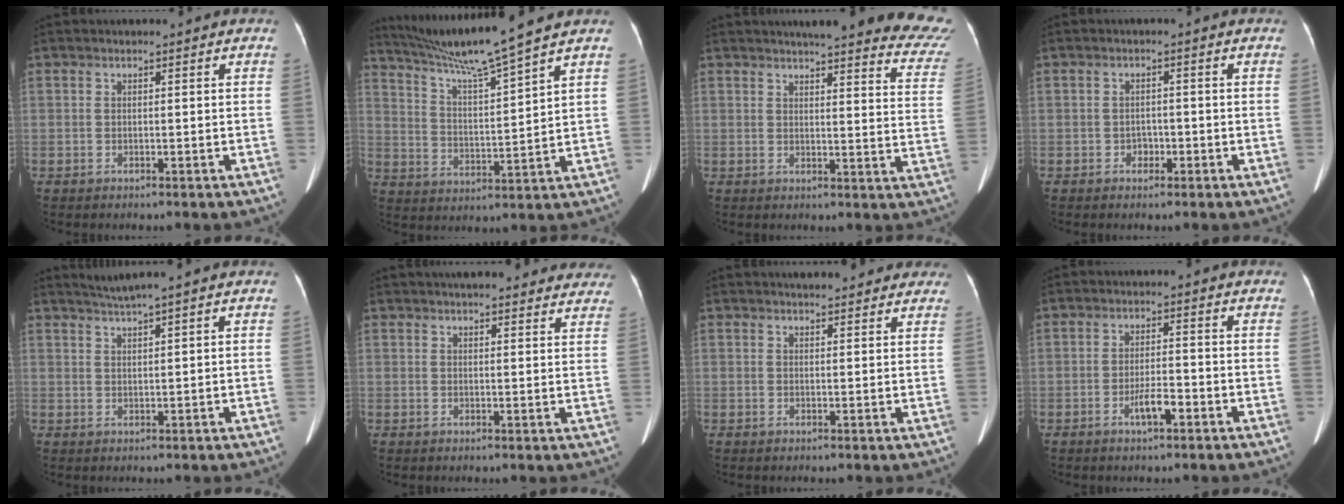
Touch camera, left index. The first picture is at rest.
{"total": 12.1, "force": [10.4, -2.4, 5.7], "torque": [-0.105, -0.004, 0.185]}
{"total": 21.8, "force": [19.7, 3.0, 8.8], "torque": [-0.090, -0.064, 0.203]}
{"total": 1.6, "force": [-1.0, 1.1, 0.5], "torque": [-0.006, 0.003, -0.014]}
{"total": 2.7, "force": [2.2, -1.1, 1.2], "torque": [-0.027, 0.004, 0.049]}
{"total": 18.0, "force": [16.1, 4.0, 6.9], "torque": [-0.073, 0.021, 0.183]}
{"total": 8.9, "force": [7.9, 2.3, 3.4], "torque": [-0.029, 0.015, 0.083]}
{"total": 3.5, "force": [-2.0, 0.8, 2.8], "torque": [-0.055, -0.002, -0.034]}